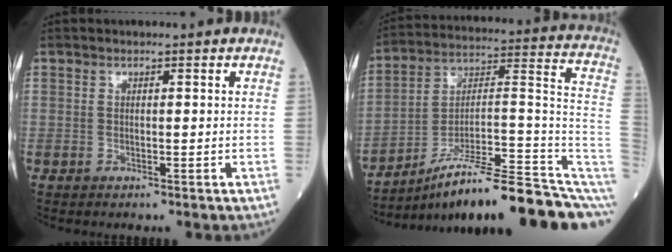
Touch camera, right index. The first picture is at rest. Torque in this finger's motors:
{"motor_torque": [0.09, -2.05, 0.55, 0.09]}